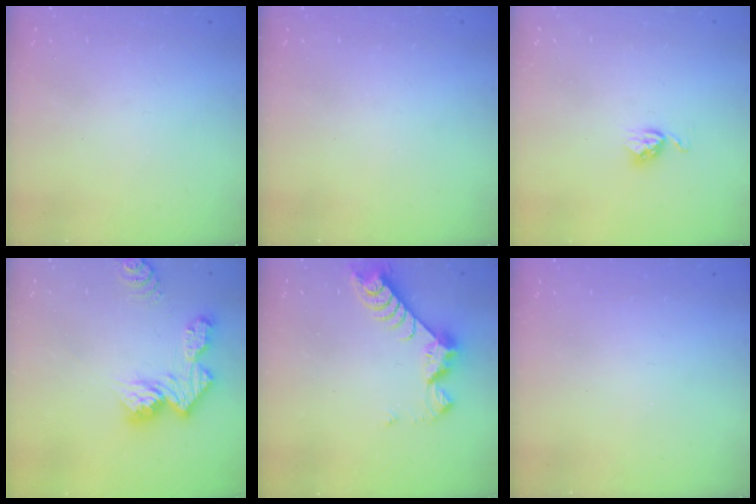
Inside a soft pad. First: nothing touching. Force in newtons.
{"total": 0.0}
{"total": 3.5, "press": 3.5, "slide": 0.5}
{"total": 12.0, "press": 12.0, "slide": 1.0}
{"total": 9.4, "press": 9.4, "slide": 0.7}
{"total": 0.0}